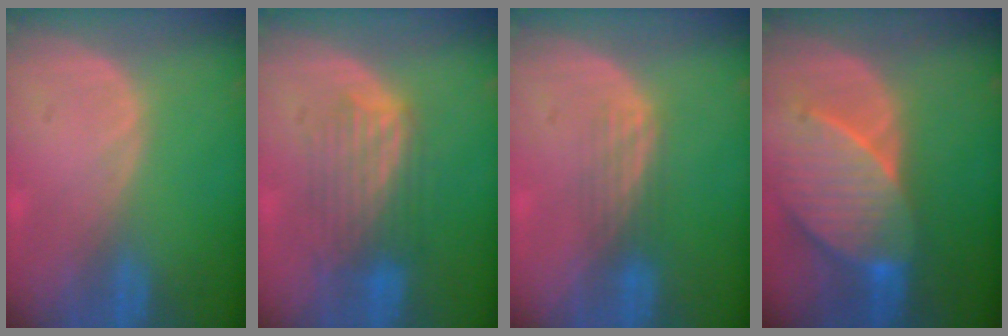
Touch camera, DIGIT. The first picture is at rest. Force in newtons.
{"total": 6.4, "press": 6.4, "slide": 0.5}
{"total": 2.7, "press": 2.6, "slide": 0.8}
{"total": 9.2, "press": 8.8, "slide": 2.6}